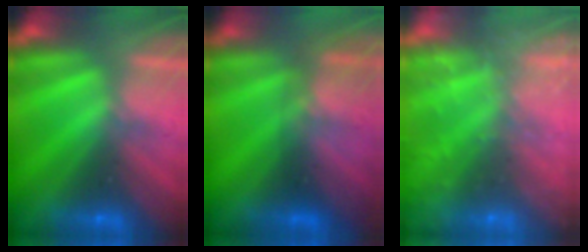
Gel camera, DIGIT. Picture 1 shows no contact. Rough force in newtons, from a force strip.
{"total": 2.8}
{"total": 6.9}